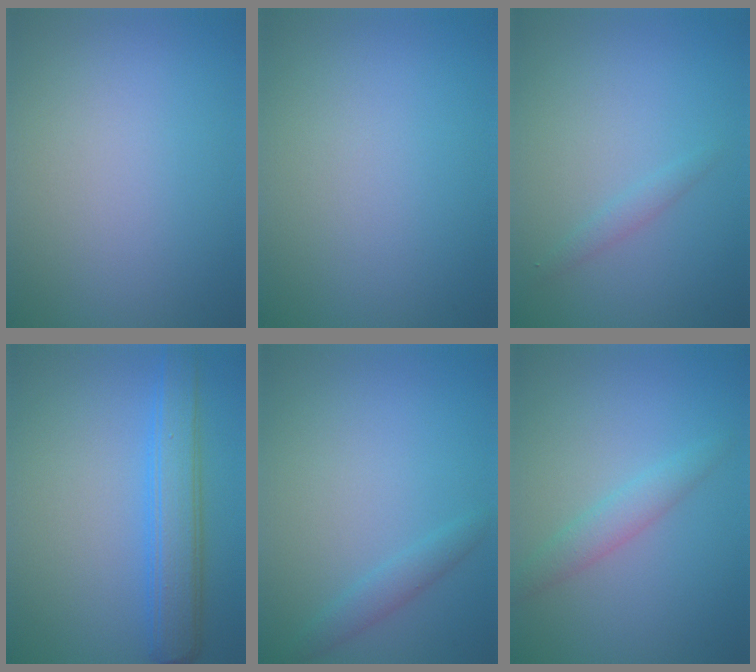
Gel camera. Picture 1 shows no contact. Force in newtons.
{"total": 0.0}
{"total": 0.9, "press": 0.9, "slide": 0.1}
{"total": 4.5, "press": 4.5, "slide": 0.2}
{"total": 1.5, "press": 1.5, "slide": 0.1}
{"total": 2.0, "press": 2.0, "slide": 0.0}